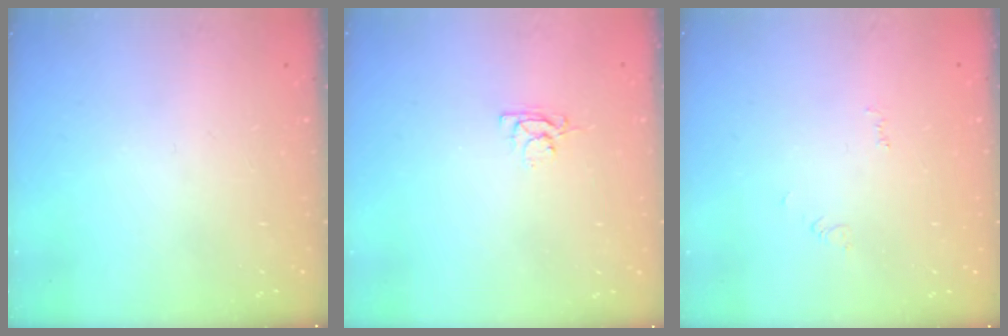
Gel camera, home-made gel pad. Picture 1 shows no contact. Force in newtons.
{"total": 2.9, "press": 2.9, "slide": 0.3}
{"total": 2.5, "press": 2.5, "slide": 0.4}